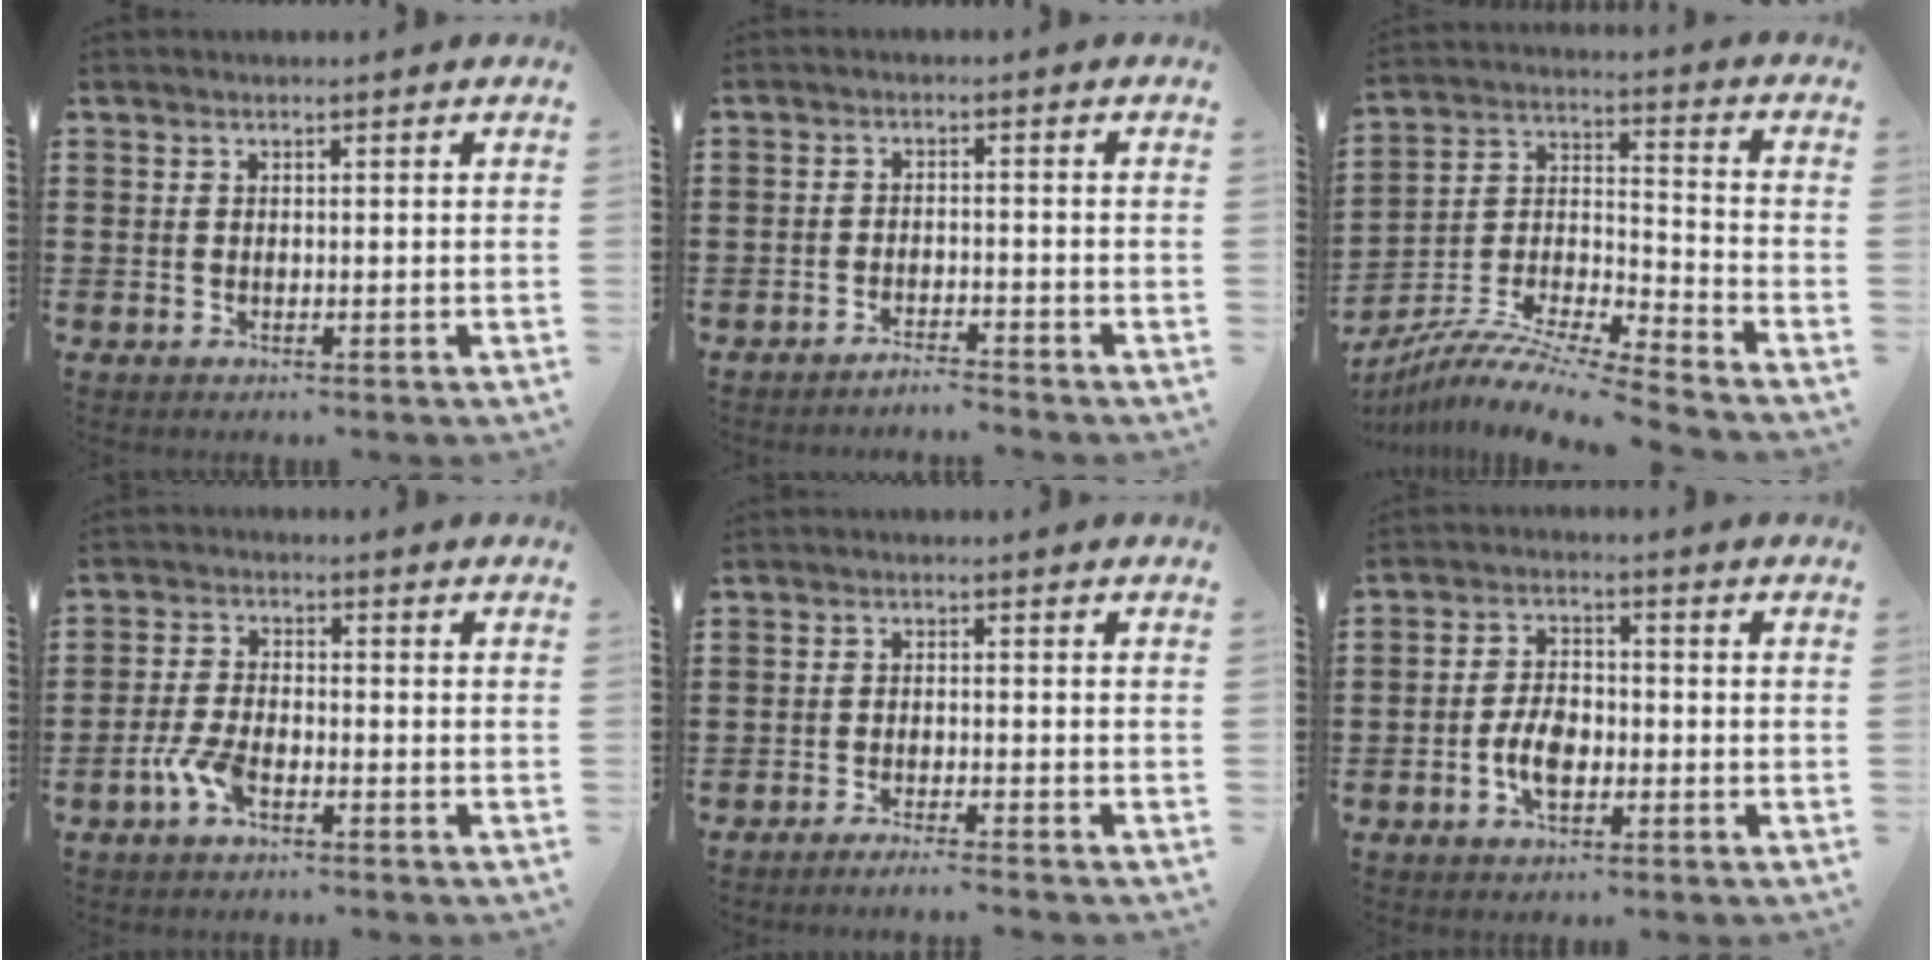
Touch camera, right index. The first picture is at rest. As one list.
[{"total": 2.2, "force": [-2.2, -0.1, 0.1], "torque": [-0.006, 0.004, -0.046]}, {"total": 9.0, "force": [-8.4, 0.4, 3.3], "torque": [-0.064, 0.002, -0.170]}, {"total": 4.7, "force": [-2.5, 1.8, 3.5], "torque": [-0.093, -0.003, -0.055]}, {"total": 2.0, "force": [-1.9, -0.4, 0.5], "torque": [-0.008, 0.001, -0.039]}, {"total": 5.4, "force": [-1.6, 3.0, 4.3], "torque": [-0.097, 0.002, -0.034]}]